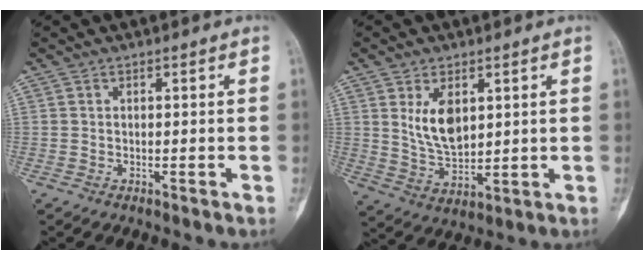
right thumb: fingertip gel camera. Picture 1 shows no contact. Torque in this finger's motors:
{"motor_torque": [-0.33, 0.25, 0.54, 0.57, 0.04]}